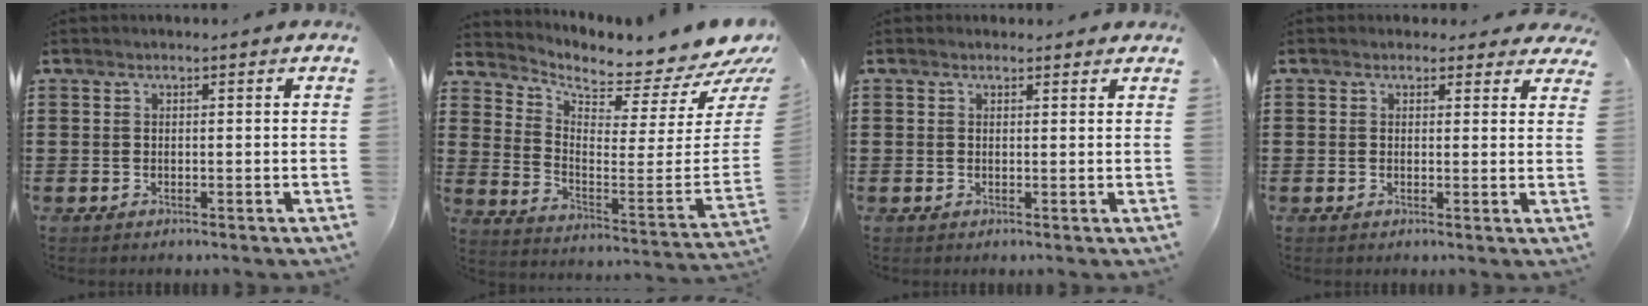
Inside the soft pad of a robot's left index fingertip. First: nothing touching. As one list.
[{"total": 4.6, "force": [4.1, 0.8, 1.9], "torque": [-0.039, -0.069, 0.061]}, {"total": 1.3, "force": [1.0, 0.8, 0.0], "torque": [-0.003, 0.005, 0.019]}, {"total": 2.0, "force": [1.6, 1.2, 0.2], "torque": [-0.003, 0.003, 0.028]}]